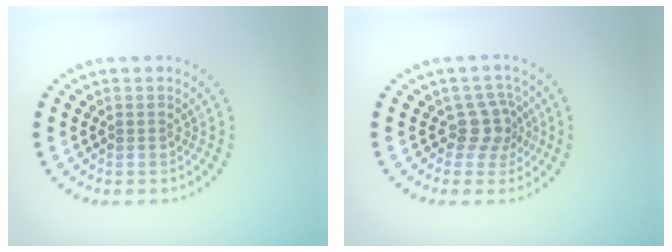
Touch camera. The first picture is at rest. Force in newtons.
{"total": 2.6, "press": 1.9, "slide": 1.7}